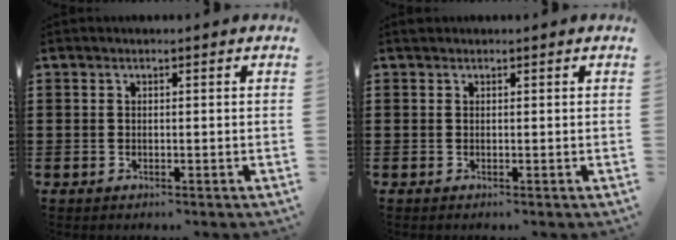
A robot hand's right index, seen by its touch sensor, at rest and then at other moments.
{"total": 0.0}